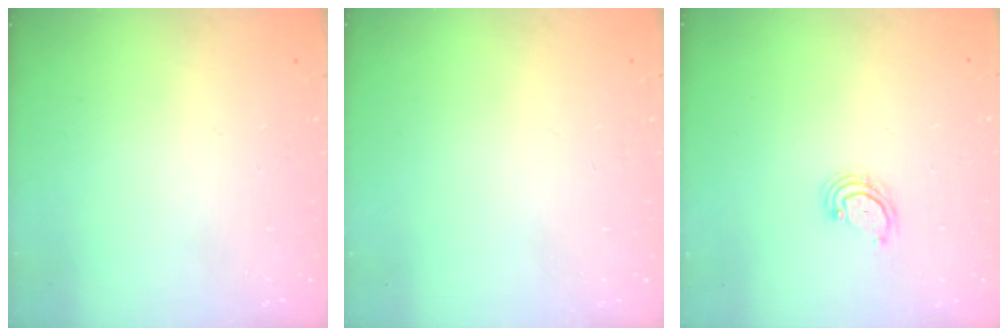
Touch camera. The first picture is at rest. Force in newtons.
{"total": 0.0}
{"total": 3.1, "press": 3.1, "slide": 0.4}